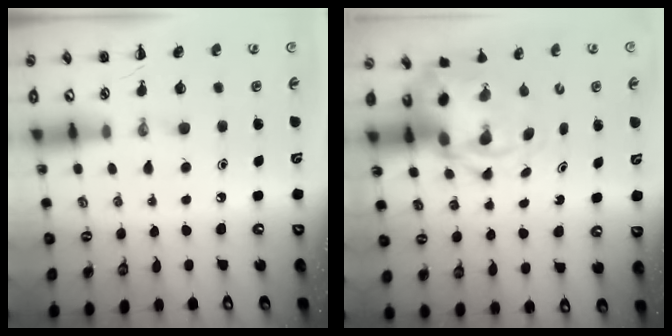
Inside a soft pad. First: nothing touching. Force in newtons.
{"total": 4.5, "press": 4.4, "slide": 1.1}